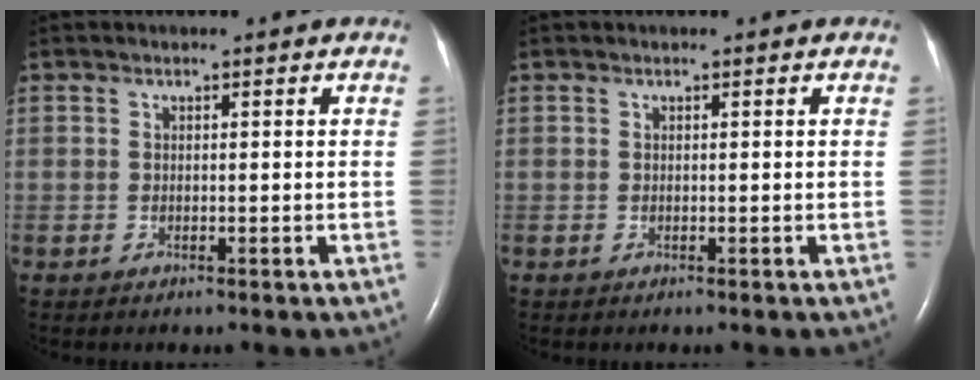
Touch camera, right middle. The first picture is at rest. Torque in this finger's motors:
{"motor_torque": [0.00, 0.00, 0.00, 0.00]}